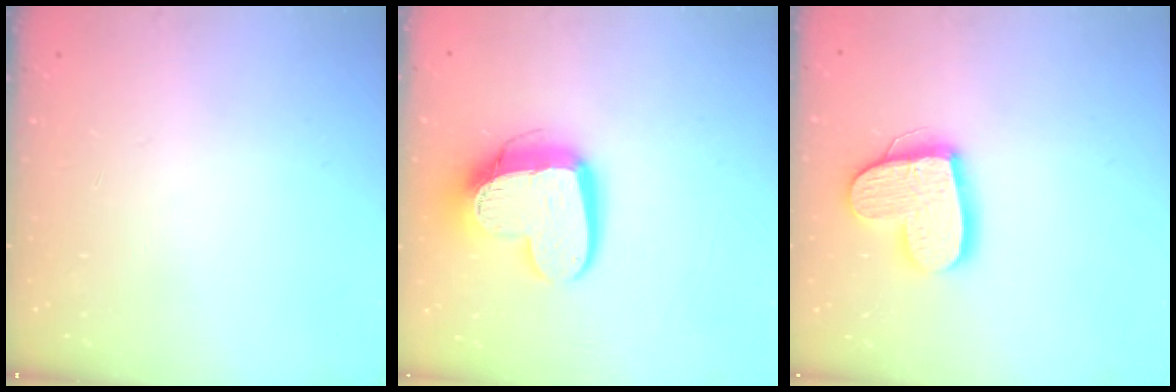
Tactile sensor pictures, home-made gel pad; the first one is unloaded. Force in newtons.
{"total": 14.9, "press": 14.8, "slide": 1.5}
{"total": 15.0, "press": 15.0, "slide": 1.1}